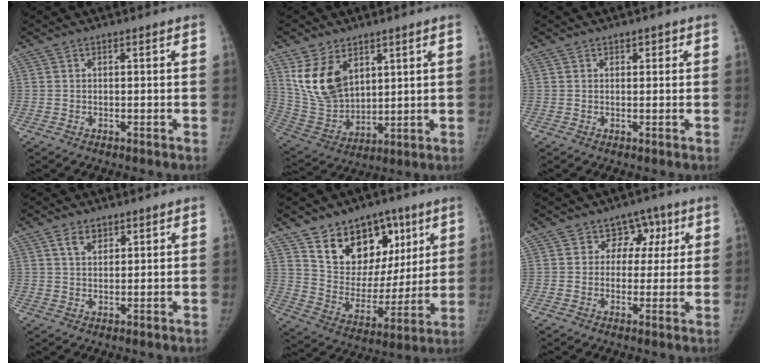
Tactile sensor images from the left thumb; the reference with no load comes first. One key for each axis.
{"total": 13.4, "fx": 6.0, "fy": 8.7, "fz": 8.4, "tx": -0.135, "ty": -0.028, "tz": 0.140}
{"total": 1.1, "fx": 0.6, "fy": 0.8, "fz": 0.5, "tx": 0.007, "ty": -0.001, "tz": 0.005}
{"total": 3.5, "fx": 2.0, "fy": 2.2, "fz": 1.8, "tx": -0.021, "ty": -0.010, "tz": 0.039}
{"total": 19.3, "fx": 10.5, "fy": 13.2, "fz": 9.4, "tx": -0.087, "ty": -0.040, "tz": 0.179}
{"total": 5.8, "fx": 2.1, "fy": 5.2, "fz": 1.5, "tx": 0.024, "ty": 0.002, "tz": 0.022}